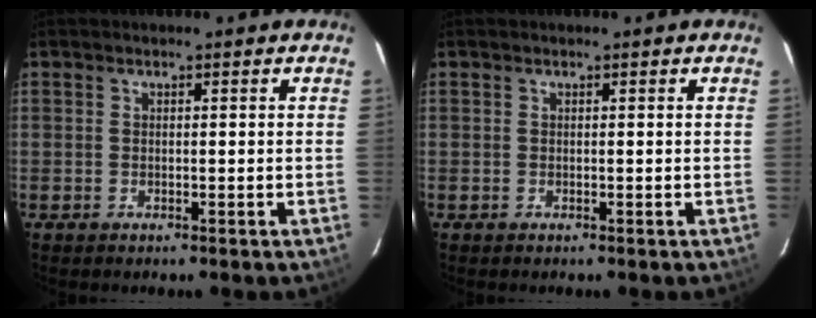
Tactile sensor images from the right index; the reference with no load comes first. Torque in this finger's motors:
{"motor_torque": [0.00, 0.00, 0.00, 0.01]}